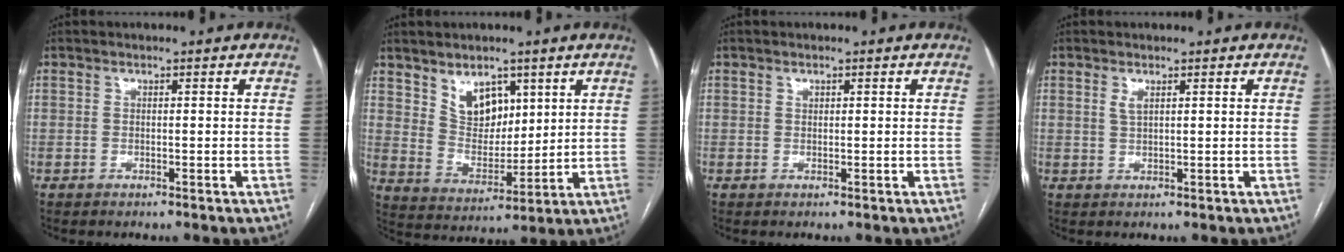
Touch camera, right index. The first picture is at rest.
{"total": 7.9, "force": [4.5, 4.8, 4.3], "torque": [-0.078, 0.002, 0.095]}
{"total": 0.6, "force": [0.3, 0.4, 0.3], "torque": [-0.005, -0.001, 0.004]}
{"total": 1.5, "force": [0.8, 0.4, 1.2], "torque": [-0.028, -0.002, 0.018]}